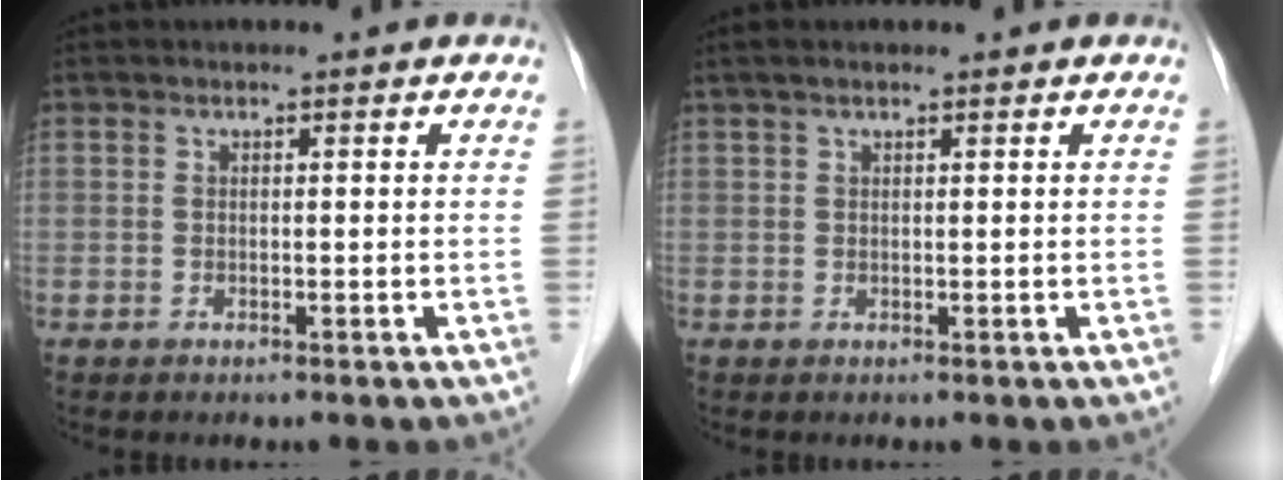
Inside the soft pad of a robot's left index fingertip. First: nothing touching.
{"total": 1.3, "force": [1.0, 0.1, 0.8], "torque": [-0.017, 0.015, 0.019]}